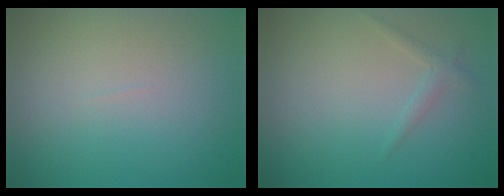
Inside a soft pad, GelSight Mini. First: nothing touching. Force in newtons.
{"total": 1.0, "press": 1.0, "slide": 0.0}